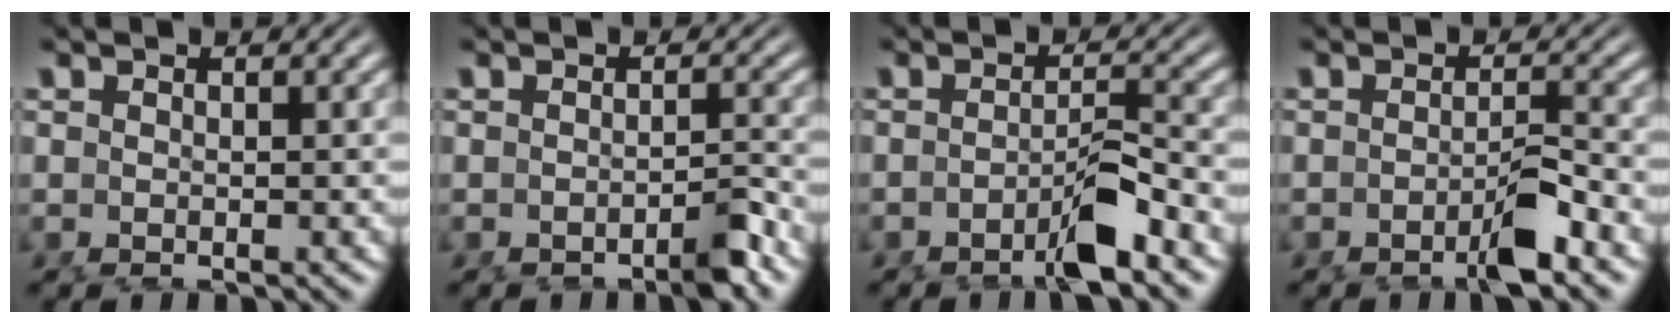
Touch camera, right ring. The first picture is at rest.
{"total": 1.9, "force": [-1.6, -0.4, 1.0], "torque": [-0.009, -0.002, -0.028]}
{"total": 3.0, "force": [-2.0, -0.5, 2.2], "torque": [-0.017, -0.002, -0.037]}
{"total": 2.7, "force": [-1.7, -0.5, 1.9], "torque": [-0.015, 0.001, -0.034]}